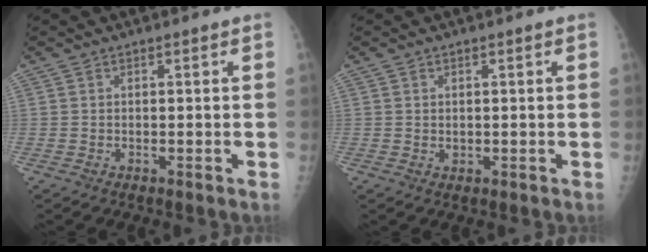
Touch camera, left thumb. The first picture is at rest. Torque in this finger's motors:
{"motor_torque": [-0.27, 0.08, 0.04, 0.00, 0.00]}